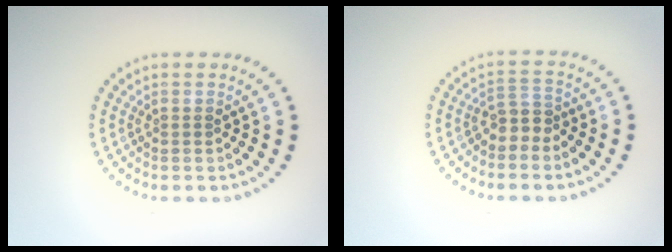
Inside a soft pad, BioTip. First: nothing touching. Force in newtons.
{"total": 2.0, "press": 1.7, "slide": 1.1}